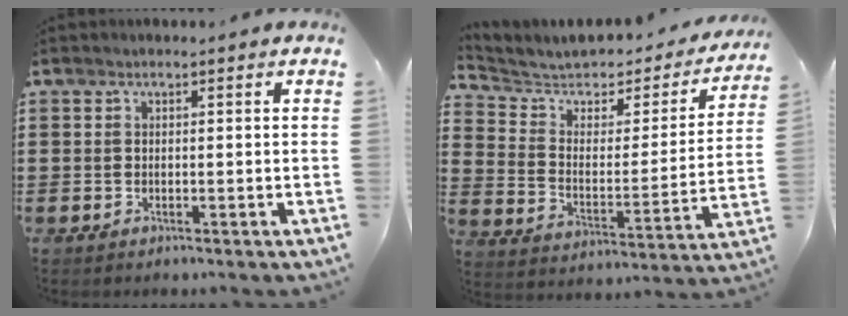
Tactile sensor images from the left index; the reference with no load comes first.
{"total": 4.7, "force": [4.0, 2.1, 1.2], "torque": [-0.055, -0.032, 0.060]}